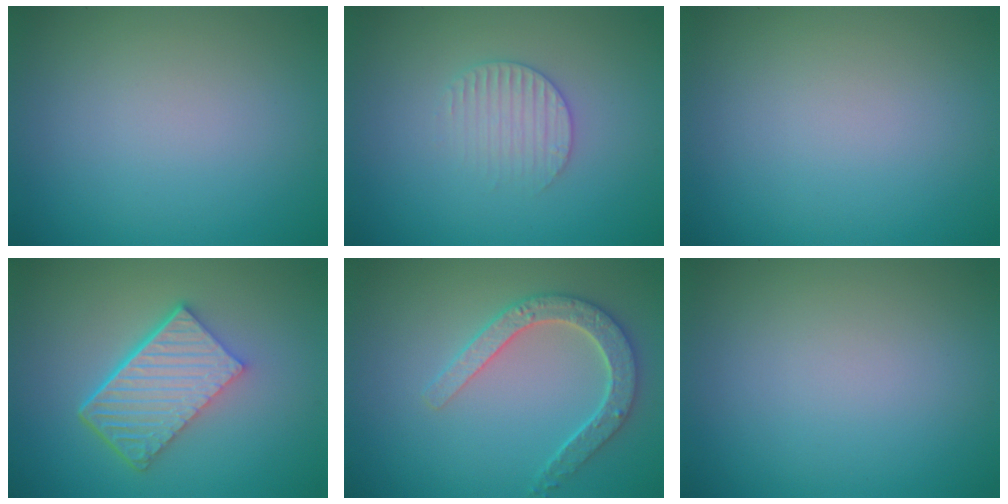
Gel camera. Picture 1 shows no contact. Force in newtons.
{"total": 2.2, "press": 2.1, "slide": 0.5}
{"total": 0.0}
{"total": 6.3, "press": 4.3, "slide": 4.7}
{"total": 3.6, "press": 3.4, "slide": 1.4}
{"total": 0.0}